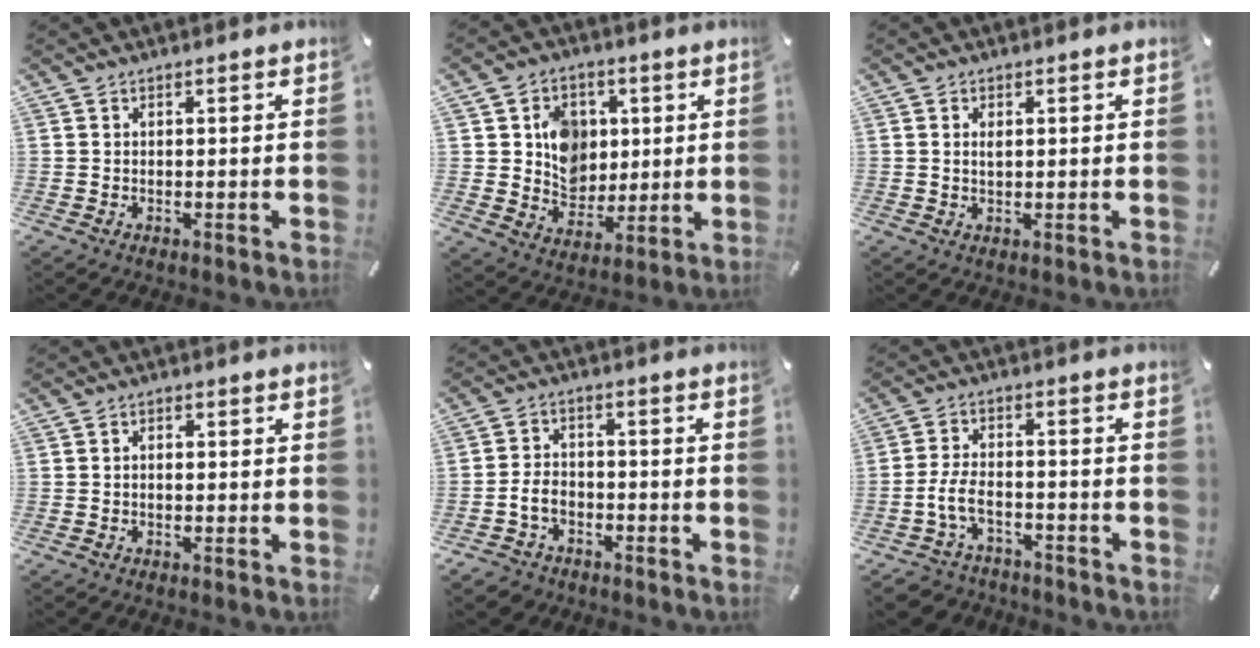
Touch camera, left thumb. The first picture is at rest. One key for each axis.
{"total": 10.2, "fx": 2.0, "fy": 9.4, "fz": 3.5, "tx": -0.048, "ty": -0.006, "tz": 0.042}
{"total": 1.4, "fx": 0.3, "fy": 0.9, "fz": 1.0, "tx": -0.023, "ty": 0.004, "tz": 0.004}
{"total": 1.1, "fx": -0.4, "fy": 0.8, "fz": 0.7, "tx": -0.015, "ty": 0.003, "tz": -0.008}
{"total": 6.1, "fx": -2.7, "fy": 4.9, "fz": 2.5, "tx": -0.064, "ty": 0.015, "tz": -0.051}
{"total": 7.6, "fx": -3.7, "fy": 4.9, "fz": 4.5, "tx": -0.116, "ty": 0.013, "tz": -0.073}